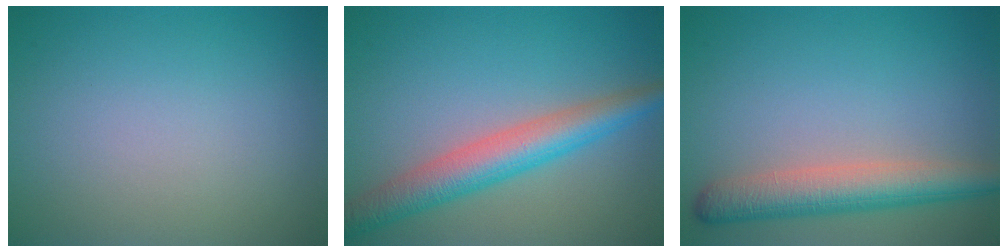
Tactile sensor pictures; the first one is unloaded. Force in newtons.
{"total": 5.3, "press": 5.3, "slide": 0.2}
{"total": 5.2, "press": 5.2, "slide": 0.2}